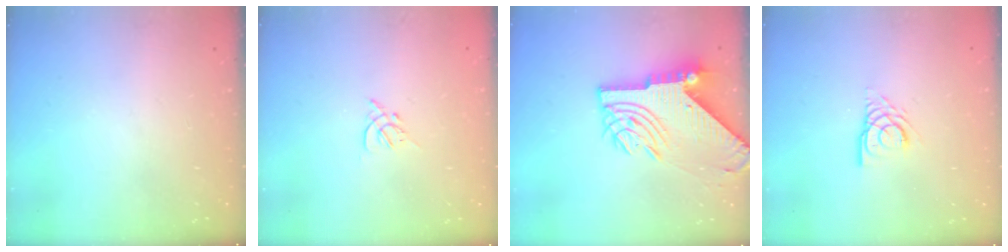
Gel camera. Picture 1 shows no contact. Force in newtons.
{"total": 2.7, "press": 2.6, "slide": 0.7}
{"total": 13.2, "press": 13.1, "slide": 1.6}
{"total": 5.5, "press": 5.5, "slide": 0.5}